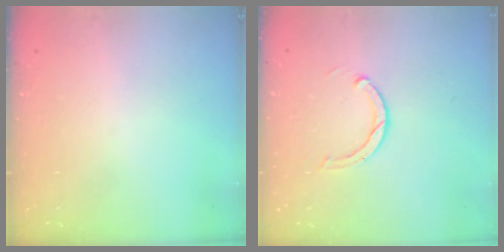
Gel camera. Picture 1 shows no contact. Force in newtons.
{"total": 2.9, "press": 2.9, "slide": 0.4}